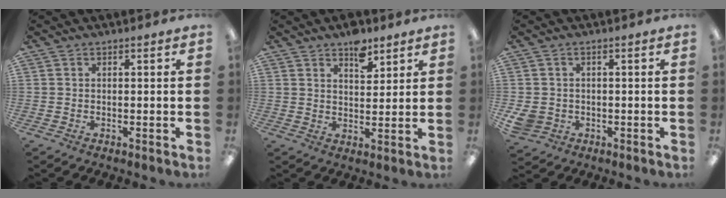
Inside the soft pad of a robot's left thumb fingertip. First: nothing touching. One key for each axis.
{"total": 6.3, "fx": 4.5, "fy": 3.3, "fz": 2.8, "tx": -0.021, "ty": -0.026, "tz": 0.075}
{"total": 3.7, "fx": -0.8, "fy": 3.3, "fz": 1.5, "tx": -0.040, "ty": 0.003, "tz": -0.015}